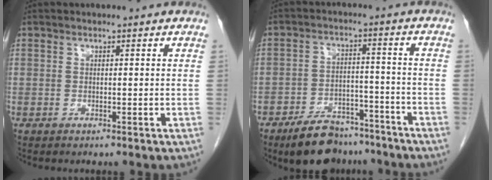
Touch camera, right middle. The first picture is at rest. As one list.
[{"total": 10.3, "force": [-8.4, 4.5, 4.0], "torque": [-0.058, 0.008, -0.135]}]